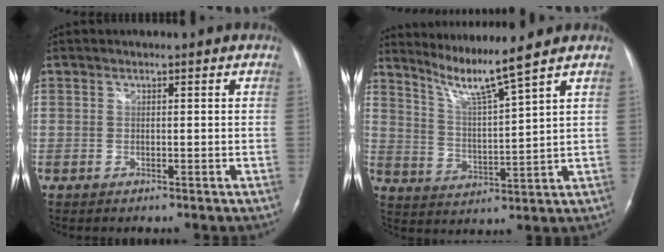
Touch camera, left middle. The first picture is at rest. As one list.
[{"total": 7.3, "force": [6.1, -2.3, 3.4], "torque": [-0.068, -0.020, 0.117]}]